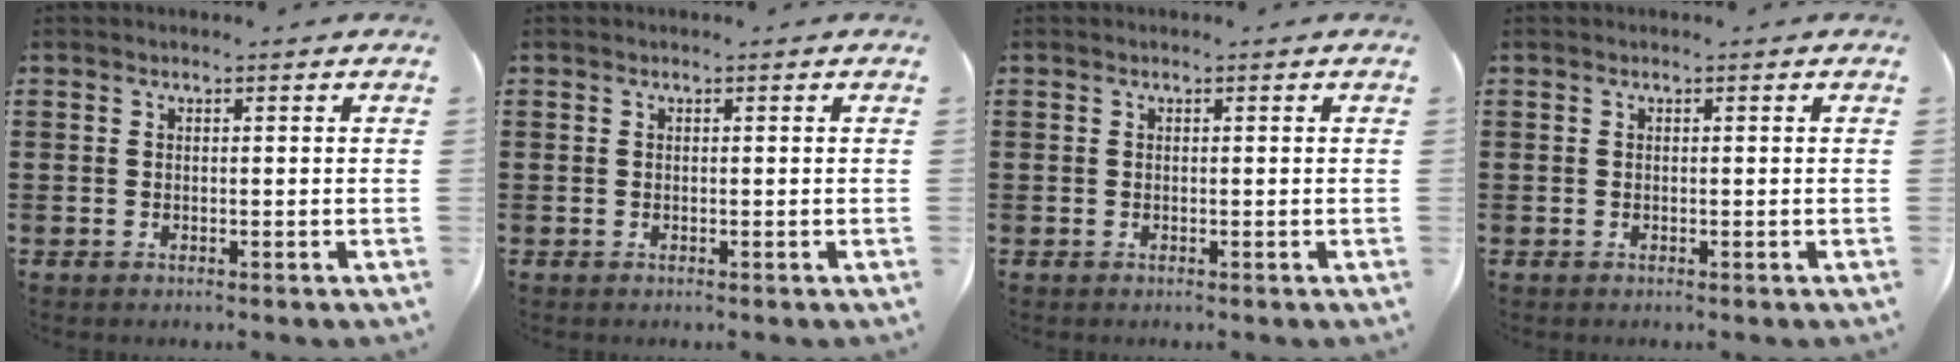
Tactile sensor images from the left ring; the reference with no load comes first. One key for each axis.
{"total": 0.0}
{"total": 0.0}
{"total": 0.0}